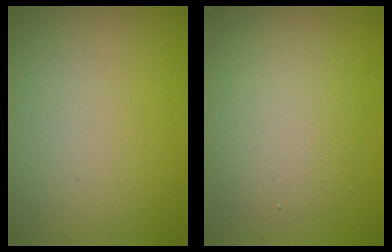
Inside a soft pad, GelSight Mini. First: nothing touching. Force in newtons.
{"total": 4.4, "press": 4.3, "slide": 0.6}